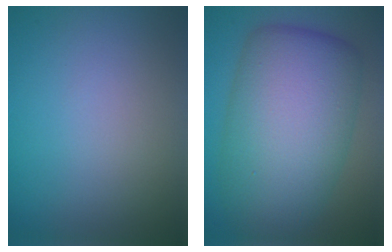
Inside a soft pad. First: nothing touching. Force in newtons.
{"total": 12.2, "press": 12.2, "slide": 0.2}